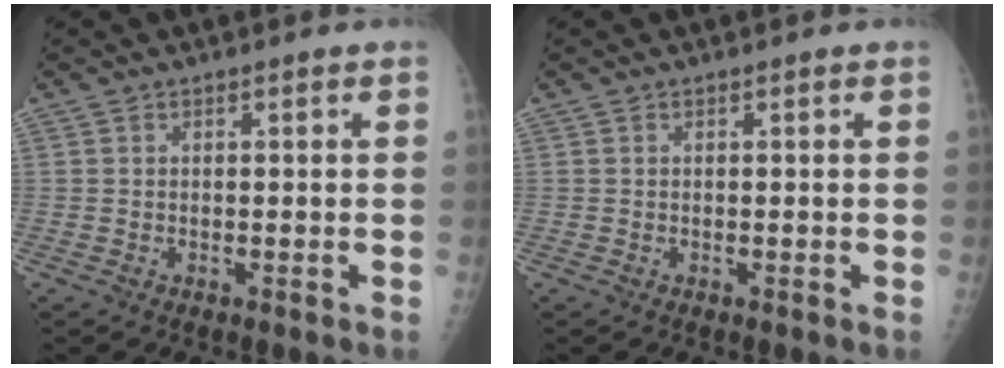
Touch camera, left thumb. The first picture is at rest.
{"total": 0.0}